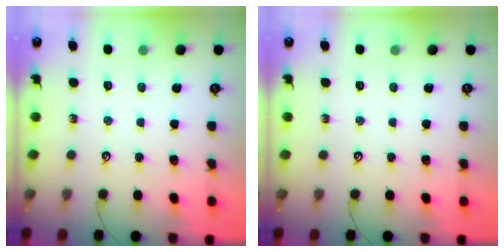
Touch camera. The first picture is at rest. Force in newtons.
{"total": 0.0}